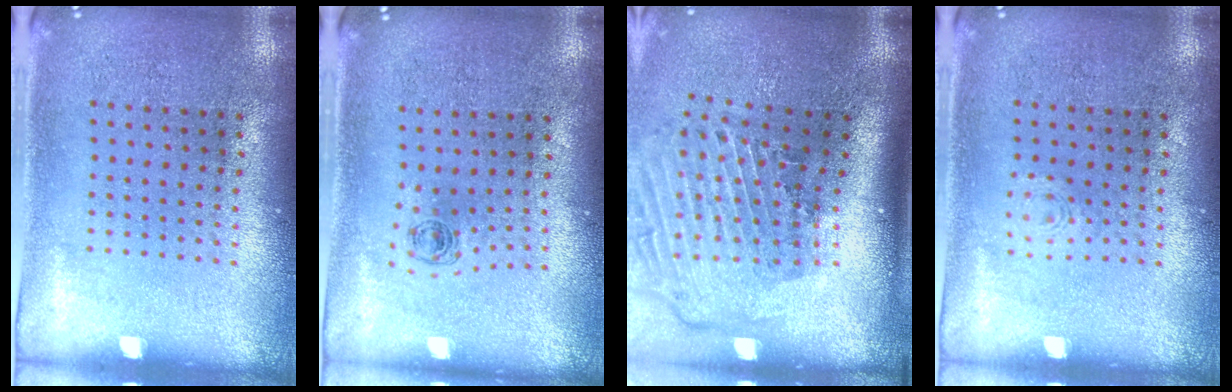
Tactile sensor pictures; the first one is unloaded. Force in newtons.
{"total": 0.5, "press": 0.3, "slide": 0.4}
{"total": 2.9, "press": 2.0, "slide": 2.2}
{"total": 0.8, "press": 0.8, "slide": 0.2}